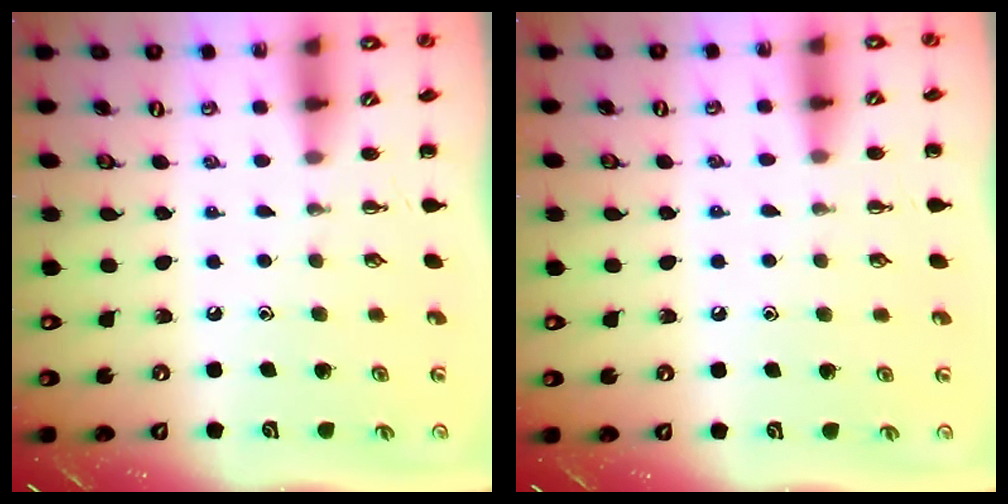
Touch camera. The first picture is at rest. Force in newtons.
{"total": 6.3, "press": 5.9, "slide": 2.4}